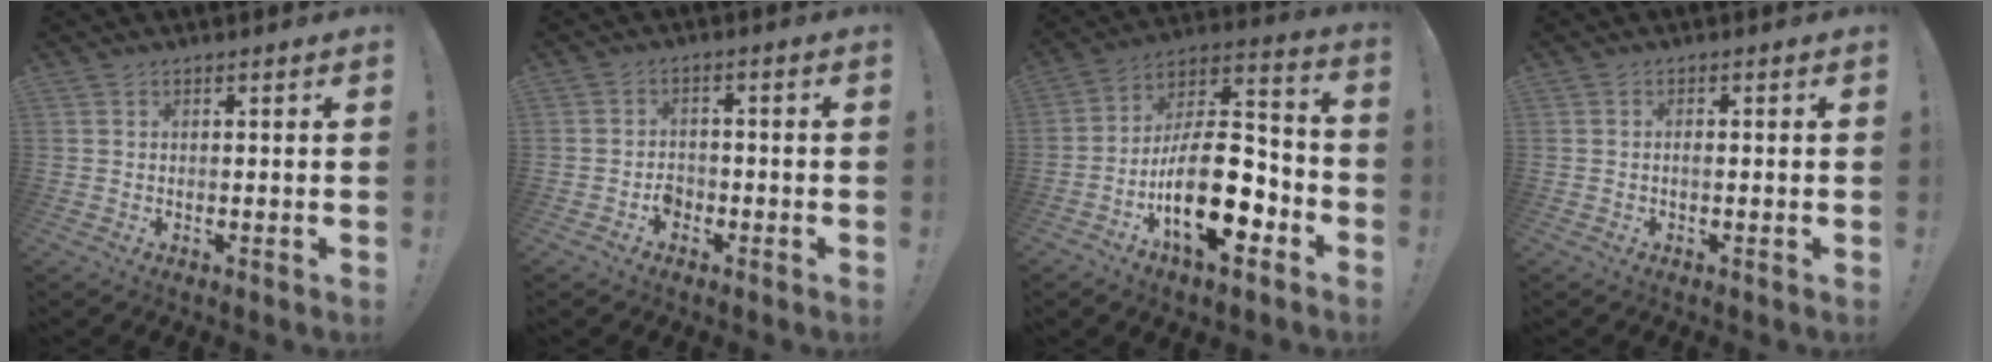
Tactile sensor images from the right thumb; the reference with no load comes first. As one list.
[{"total": 3.3, "force": [-1.9, 2.4, 1.3], "torque": [-0.020, 0.005, -0.034]}, {"total": 23.6, "force": [-7.9, 11.0, 19.4], "torque": [-0.333, 0.039, -0.124]}, {"total": 1.0, "force": [-0.3, 0.3, 0.9], "torque": [-0.017, 0.003, -0.005]}]